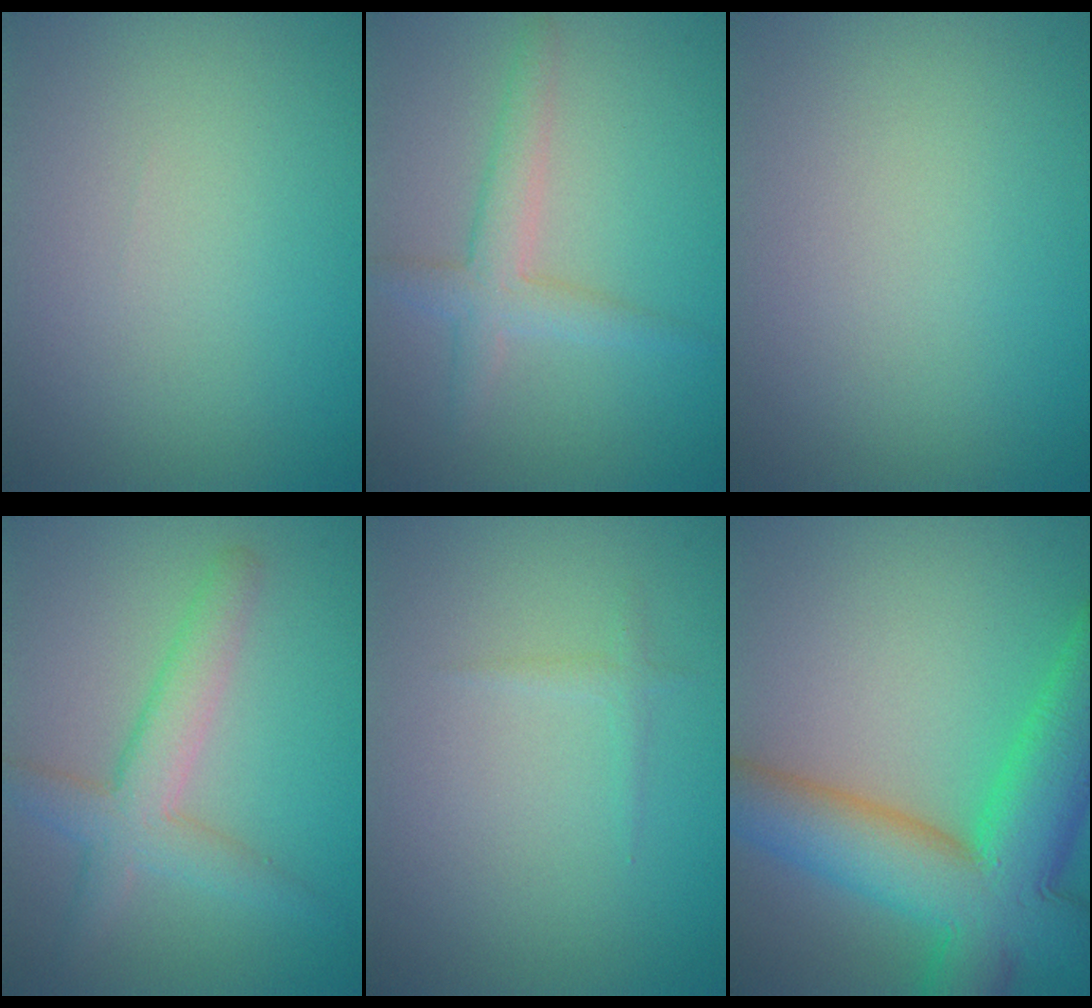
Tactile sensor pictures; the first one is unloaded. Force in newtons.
{"total": 1.9, "press": 1.8, "slide": 0.3}
{"total": 0.0}
{"total": 3.9, "press": 3.9, "slide": 0.1}
{"total": 0.6, "press": 0.6, "slide": 0.0}
{"total": 11.7, "press": 11.7, "slide": 0.5}